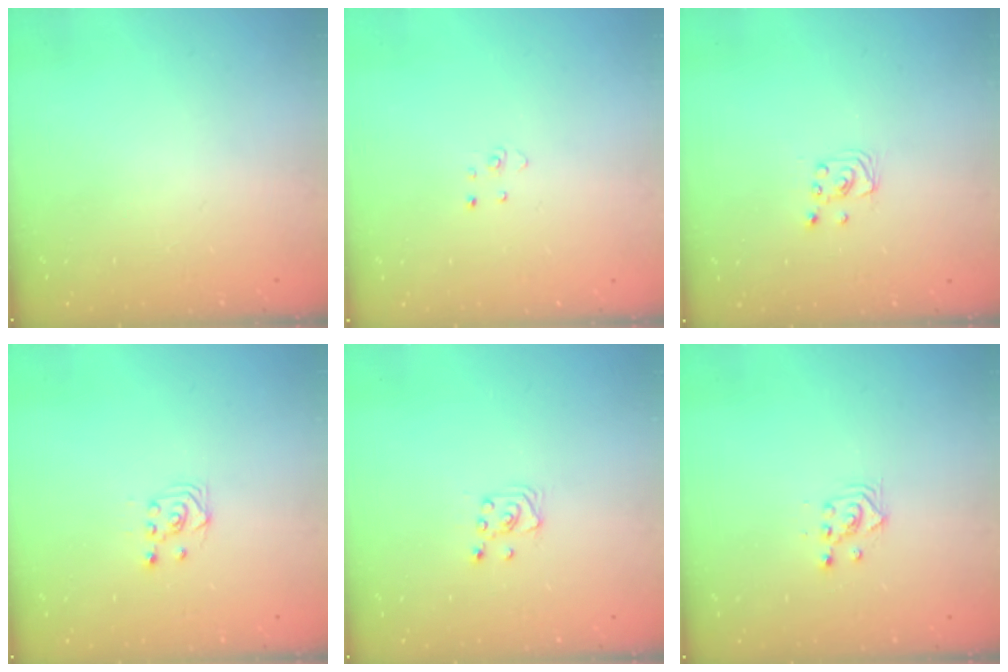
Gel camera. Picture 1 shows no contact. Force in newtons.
{"total": 2.7, "press": 2.7, "slide": 0.3}
{"total": 1.9, "press": 1.9, "slide": 0.1}
{"total": 2.5, "press": 2.2, "slide": 1.2}
{"total": 3.4, "press": 3.4, "slide": 0.4}
{"total": 2.3, "press": 2.3, "slide": 0.1}